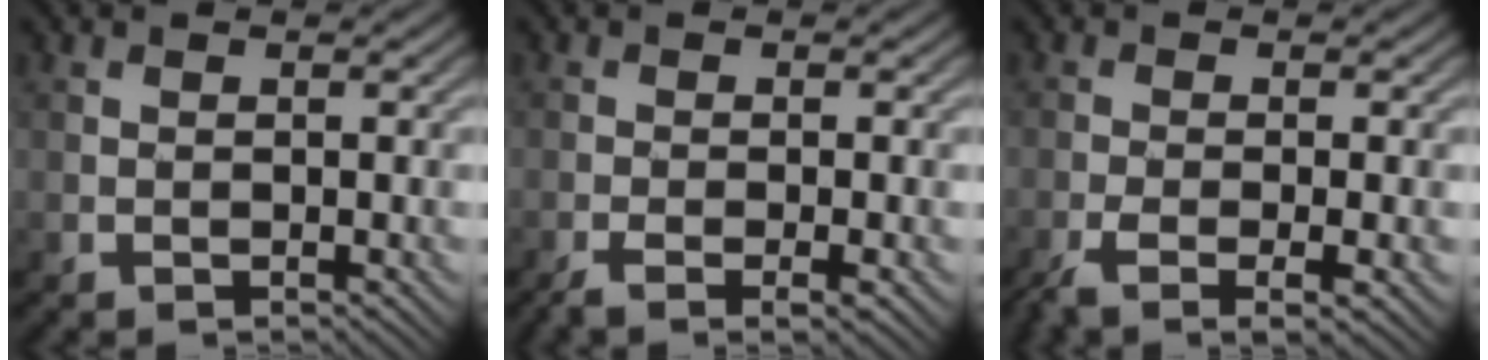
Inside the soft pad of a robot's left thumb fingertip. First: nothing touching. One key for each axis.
{"total": 3.5, "fx": -1.9, "fy": 0.6, "fz": 2.8, "tx": -0.051, "ty": -0.002, "tz": -0.040}
{"total": 5.6, "fx": -3.0, "fy": 1.3, "fz": 4.5, "tx": -0.088, "ty": -0.010, "tz": -0.055}